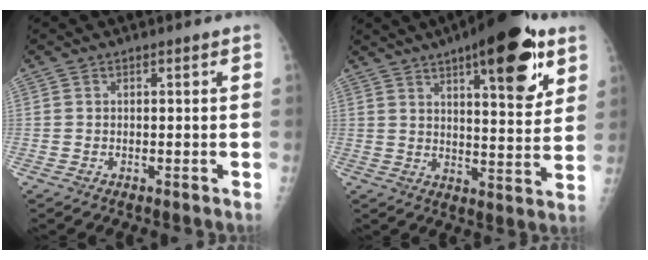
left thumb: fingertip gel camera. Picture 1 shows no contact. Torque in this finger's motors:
{"motor_torque": [1.72, 1.49, 1.62, -0.70, 0.40]}